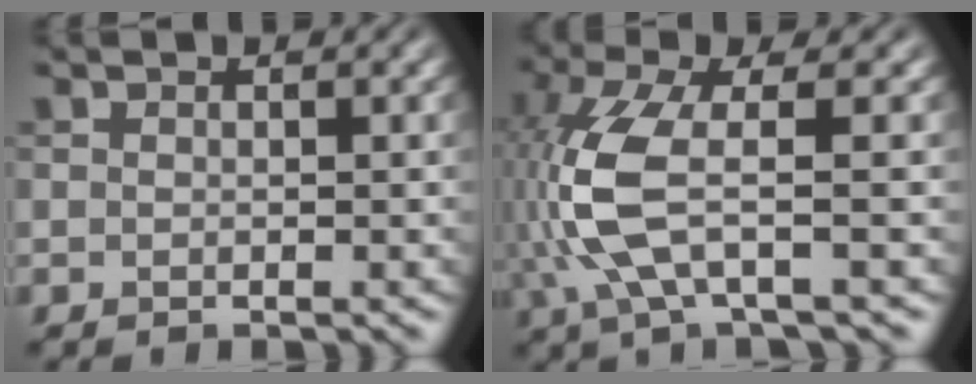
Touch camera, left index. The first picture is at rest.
{"total": 7.0, "force": [-1.3, 2.0, 6.5], "torque": [-0.174, 0.001, -0.027]}